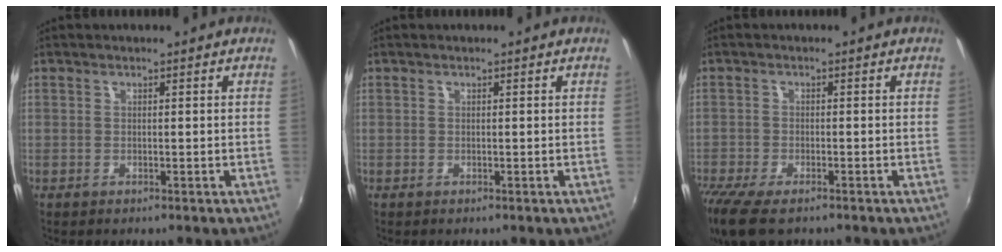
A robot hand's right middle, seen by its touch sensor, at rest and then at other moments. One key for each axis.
{"total": 0.0}
{"total": 9.5, "fx": -7.3, "fy": 2.2, "fz": 5.7, "tx": -0.138, "ty": -0.053, "tz": -0.137}